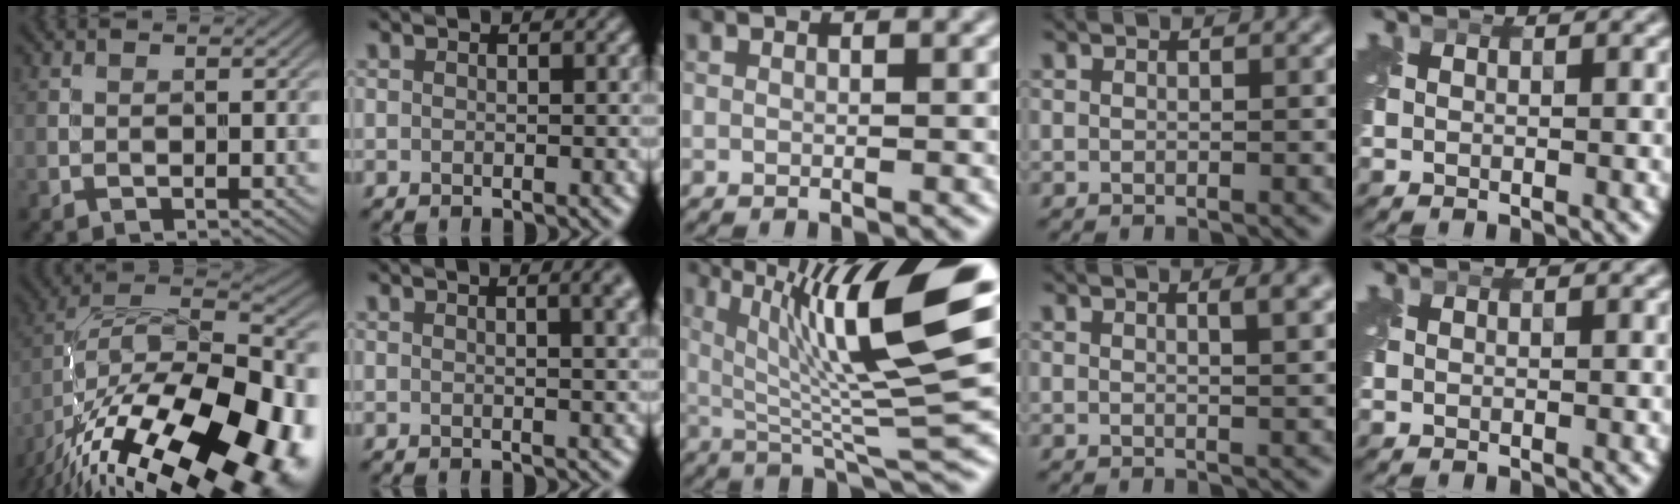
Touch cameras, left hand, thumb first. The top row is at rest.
{"thumb": {"total": 21.5, "force": [-12.3, 9.0, 15.3], "torque": [-0.243, -0.027, -0.170]}, "index": {"total": 4.4, "force": [1.8, 1.8, 3.6], "torque": [-0.021, 0.016, 0.008]}, "middle": {"total": 12.7, "force": [3.9, 2.1, 11.8], "torque": [-0.188, 0.008, 0.074]}, "ring": {"total": 2.4, "force": [1.1, 0.8, 1.9], "torque": [-0.012, 0.004, 0.012]}}